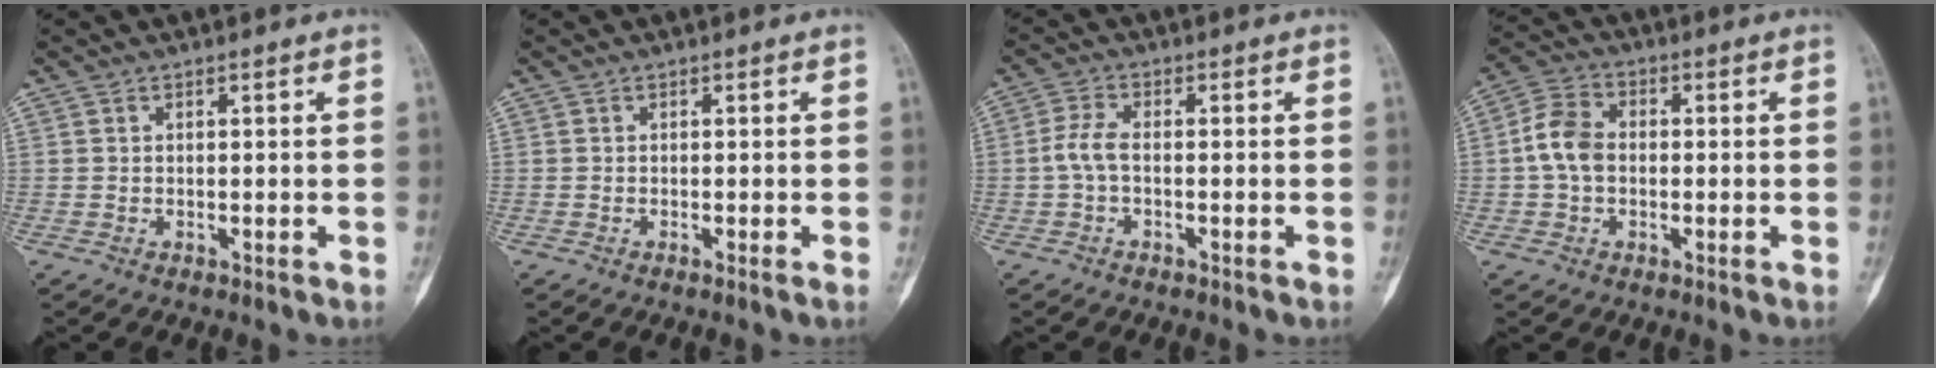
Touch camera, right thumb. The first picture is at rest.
{"total": 0.0}
{"total": 3.6, "force": [-0.7, 1.4, 3.2], "torque": [-0.077, 0.007, -0.021]}
{"total": 7.0, "force": [-0.4, 5.2, 4.7], "torque": [-0.083, 0.021, -0.017]}